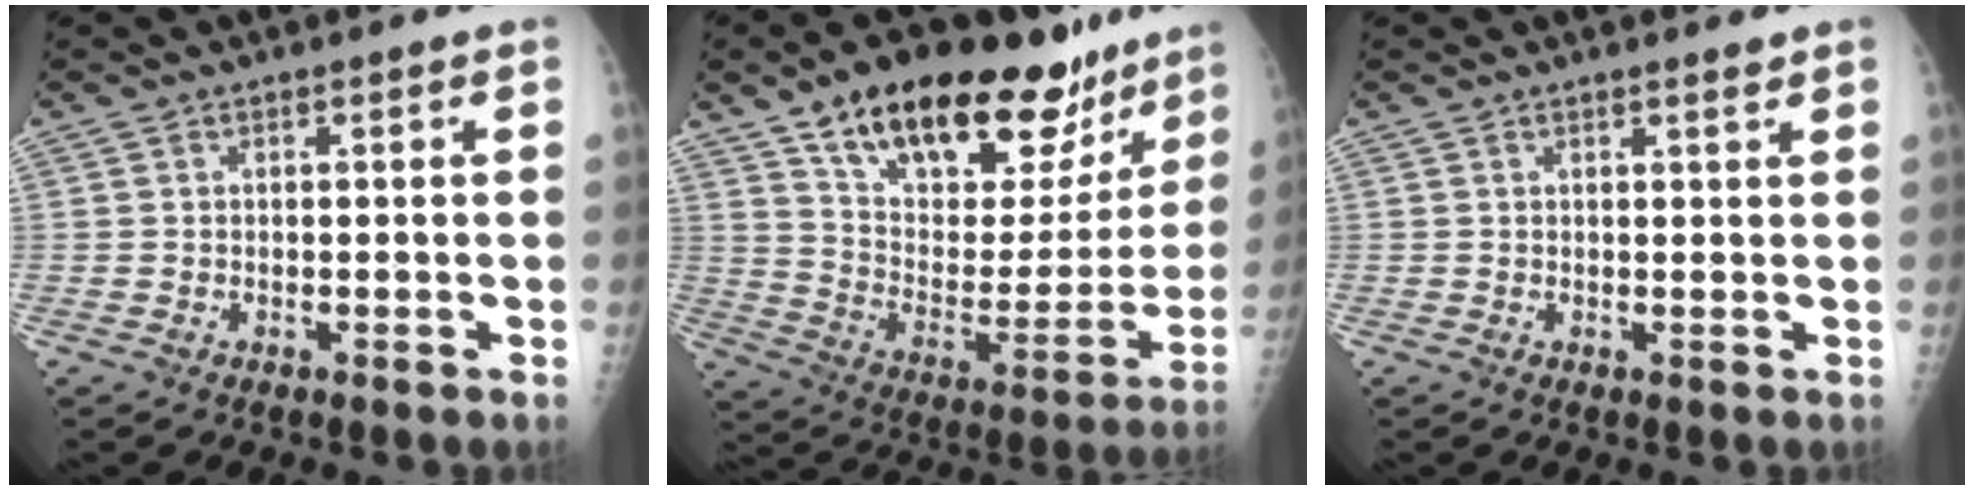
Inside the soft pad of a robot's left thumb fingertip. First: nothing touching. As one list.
[{"total": 29.8, "force": [19.7, 13.4, 17.8], "torque": [-0.231, -0.049, 0.314]}, {"total": 1.1, "force": [0.9, 0.1, 0.6], "torque": [-0.006, -0.007, 0.015]}]